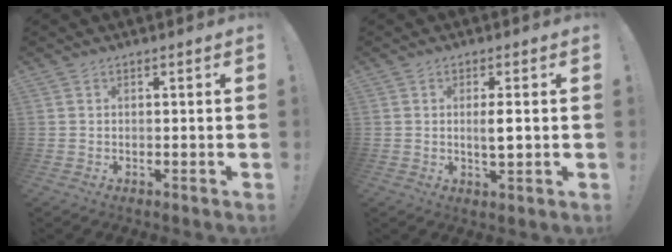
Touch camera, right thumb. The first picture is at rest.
{"total": 3.7, "force": [0.1, 0.8, 3.6], "torque": [-0.051, -0.006, -0.003]}